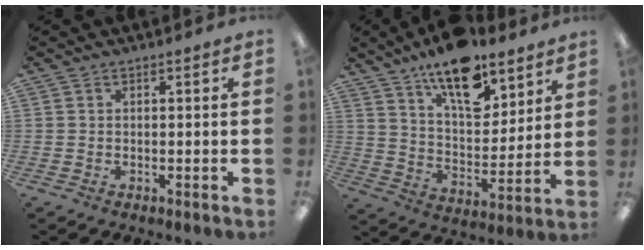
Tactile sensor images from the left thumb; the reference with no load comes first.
{"total": 16.2, "force": [11.8, 6.8, 8.7], "torque": [-0.136, -0.068, 0.205]}